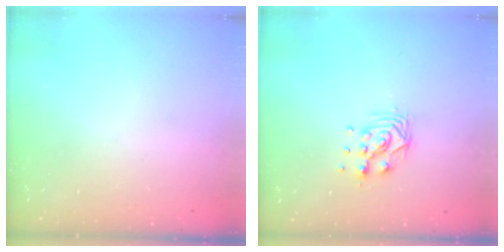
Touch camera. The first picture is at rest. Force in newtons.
{"total": 8.8, "press": 8.8, "slide": 0.6}